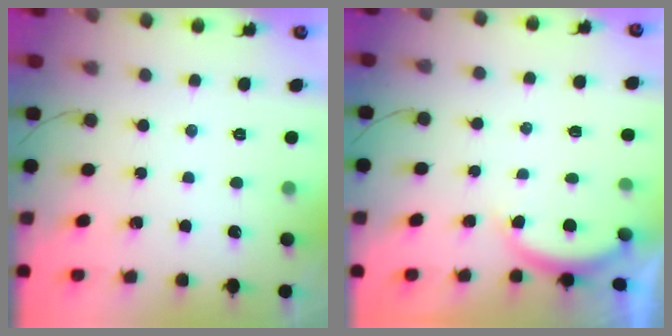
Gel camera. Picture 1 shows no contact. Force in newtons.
{"total": 2.5, "press": 2.4, "slide": 0.6}